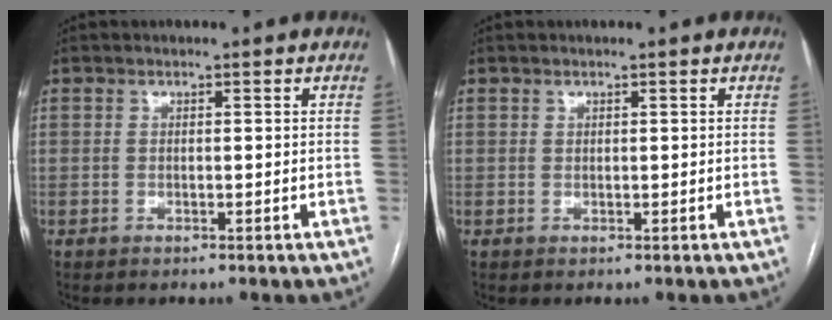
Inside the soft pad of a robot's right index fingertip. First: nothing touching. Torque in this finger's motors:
{"motor_torque": [-0.13, -0.10, -0.01, 0.00]}